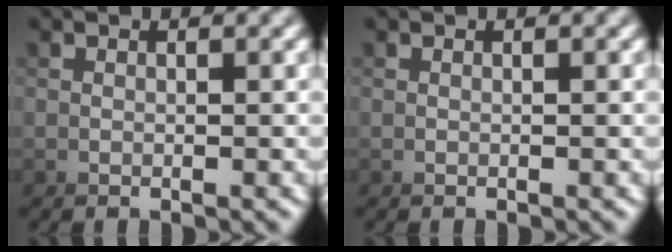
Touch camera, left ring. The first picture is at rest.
{"total": 0.0}